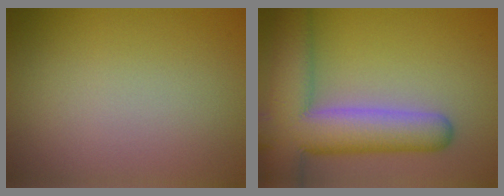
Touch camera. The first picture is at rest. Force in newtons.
{"total": 10.9, "press": 10.8, "slide": 0.7}